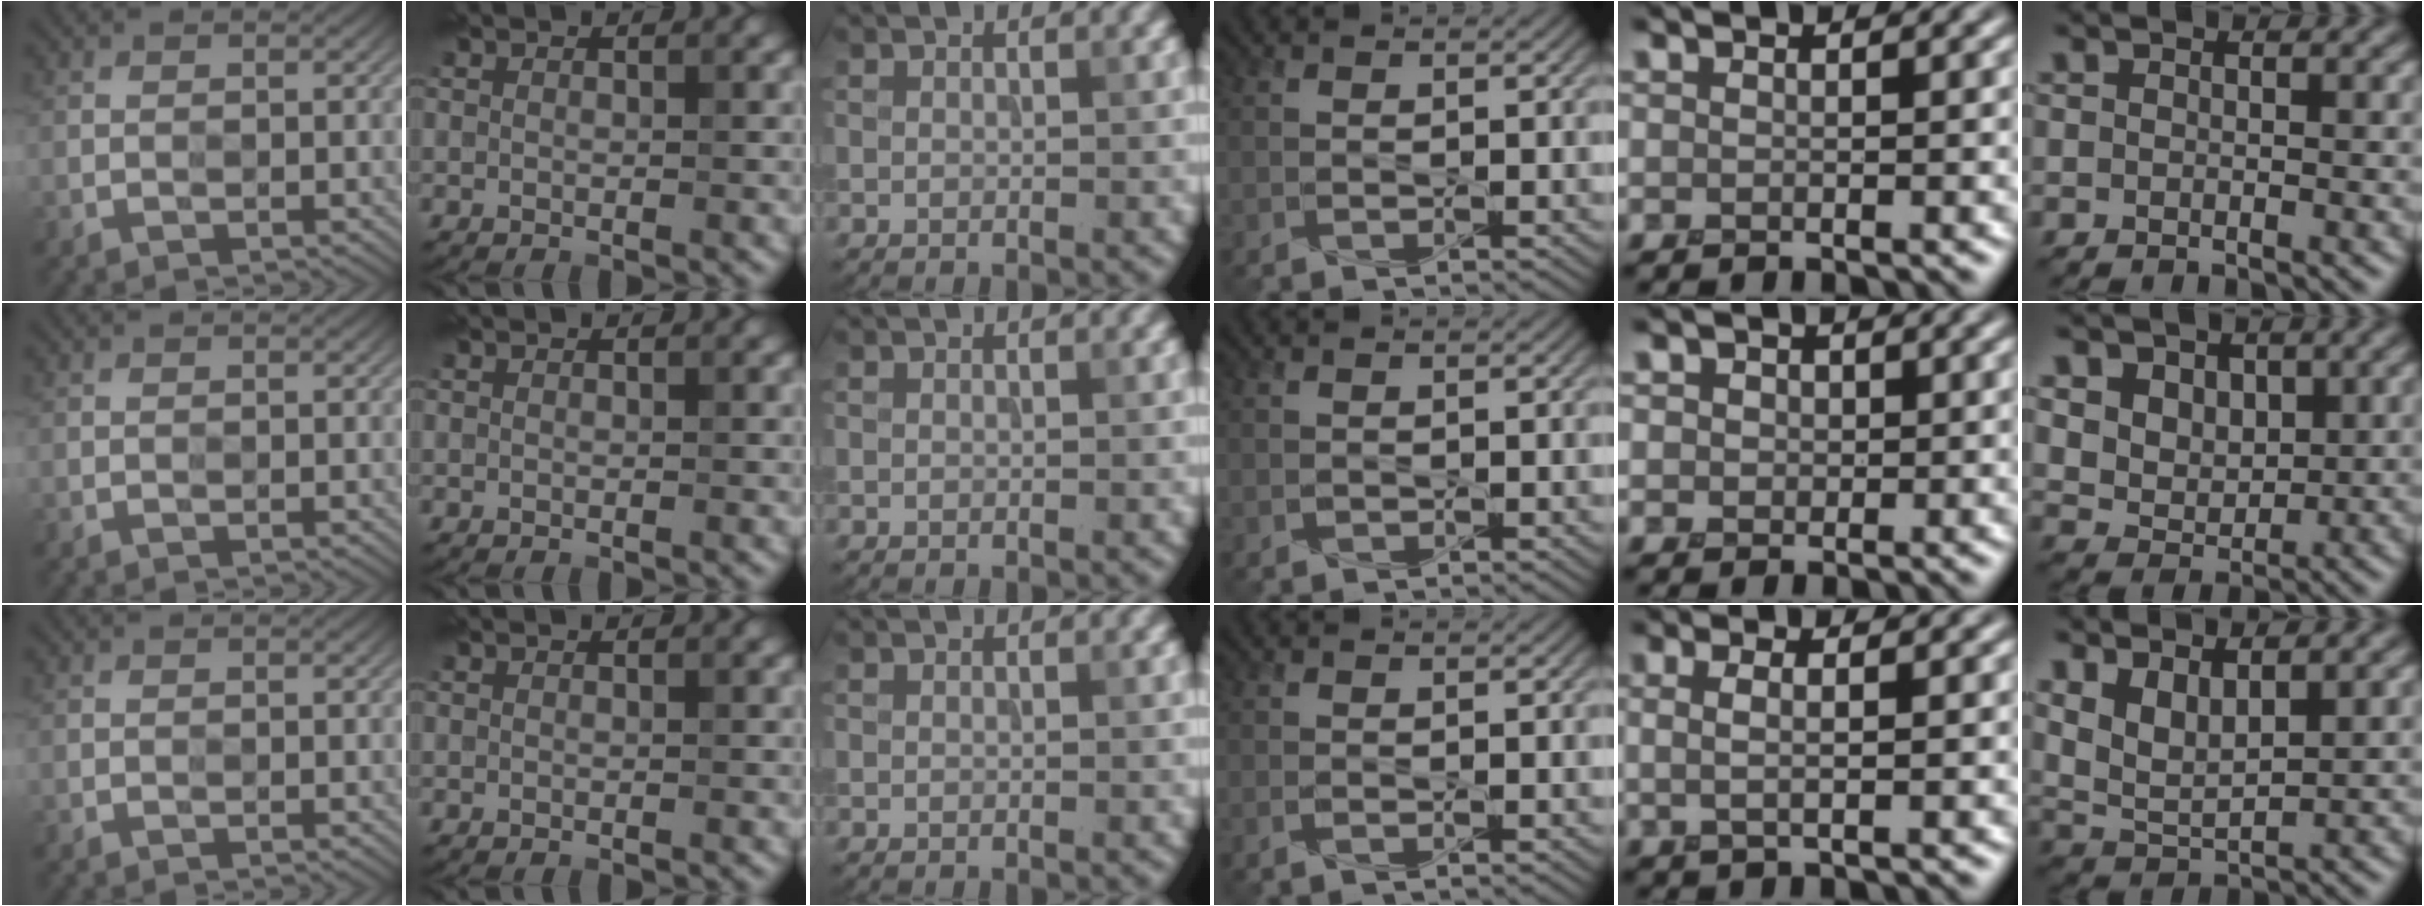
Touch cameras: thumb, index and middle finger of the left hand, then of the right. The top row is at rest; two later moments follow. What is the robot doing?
{"motion": "press", "object": "memory foam"}